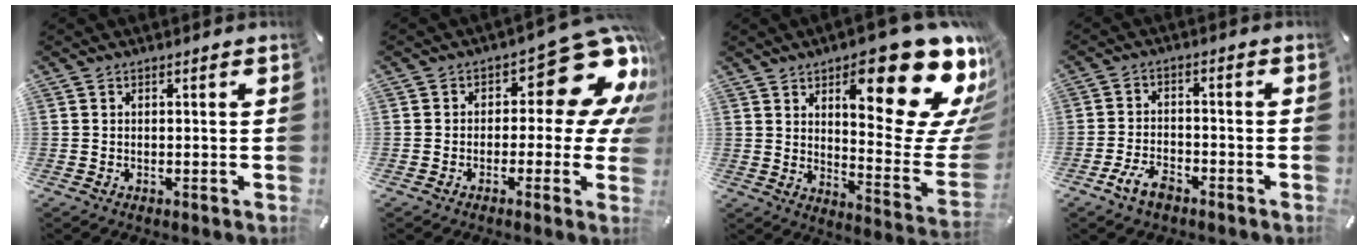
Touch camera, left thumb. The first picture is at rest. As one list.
[{"total": 17.8, "force": [6.9, 8.7, 13.9], "torque": [-0.168, -0.043, 0.112]}, {"total": 27.3, "force": [14.0, 10.2, 21.1], "torque": [-0.262, -0.109, 0.230]}, {"total": 6.3, "force": [-4.2, 3.4, 3.3], "torque": [-0.074, 0.020, -0.081]}]